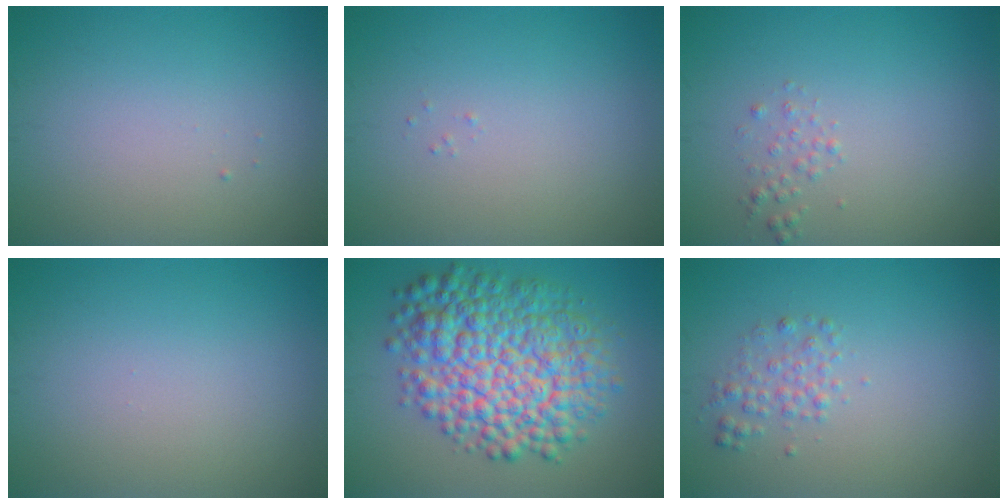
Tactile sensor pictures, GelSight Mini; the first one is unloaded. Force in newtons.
{"total": 0.0}
{"total": 0.9, "press": 0.9, "slide": 0.1}
{"total": 0.0}
{"total": 10.6, "press": 10.6, "slide": 0.1}
{"total": 1.6, "press": 1.6, "slide": 0.0}